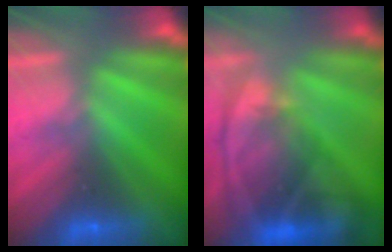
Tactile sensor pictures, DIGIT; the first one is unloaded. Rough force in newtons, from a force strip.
{"total": 10.6}